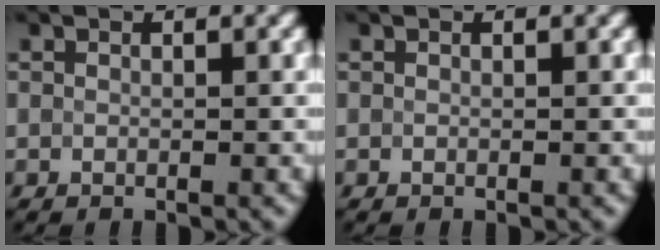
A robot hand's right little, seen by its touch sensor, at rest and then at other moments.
{"total": 0.0}